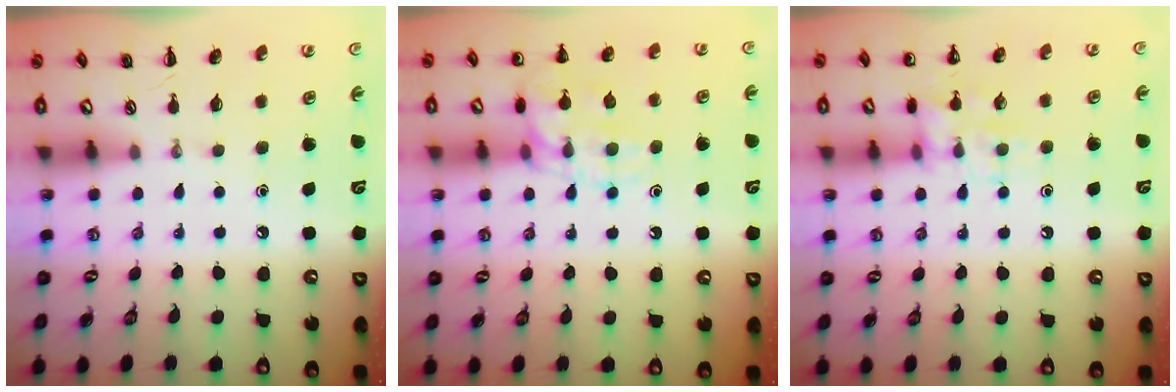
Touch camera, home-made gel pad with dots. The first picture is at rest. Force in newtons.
{"total": 14.2, "press": 14.2, "slide": 1.1}
{"total": 11.5, "press": 11.4, "slide": 0.6}